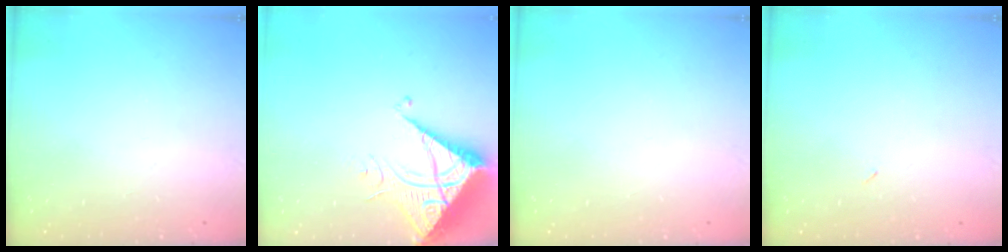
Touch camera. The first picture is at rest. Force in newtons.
{"total": 9.8, "press": 9.8, "slide": 1.0}
{"total": 0.0}
{"total": 2.1, "press": 1.9, "slide": 1.0}